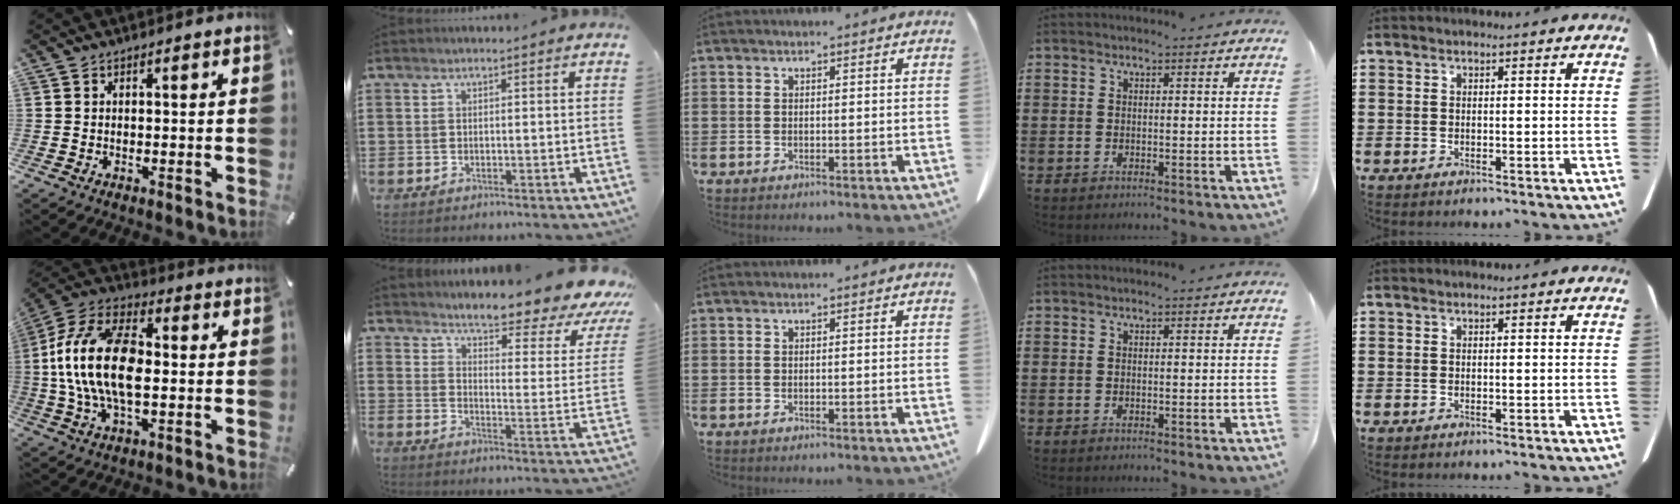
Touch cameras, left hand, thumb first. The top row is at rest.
{"thumb": {"total": 17.4, "force": [-0.4, 9.7, 14.5], "torque": [-0.310, 0.003, -0.010]}, "index": {"total": 5.6, "force": [5.0, -0.1, 2.6], "torque": [-0.051, -0.048, 0.074]}}